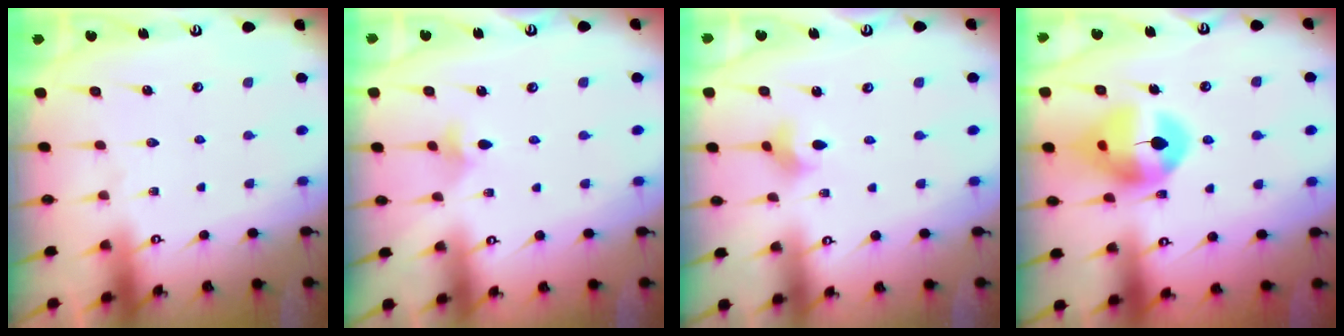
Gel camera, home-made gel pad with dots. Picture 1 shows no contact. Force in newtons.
{"total": 4.1, "press": 4.0, "slide": 0.8}
{"total": 3.2, "press": 3.1, "slide": 0.8}
{"total": 12.8, "press": 12.7, "slide": 1.3}